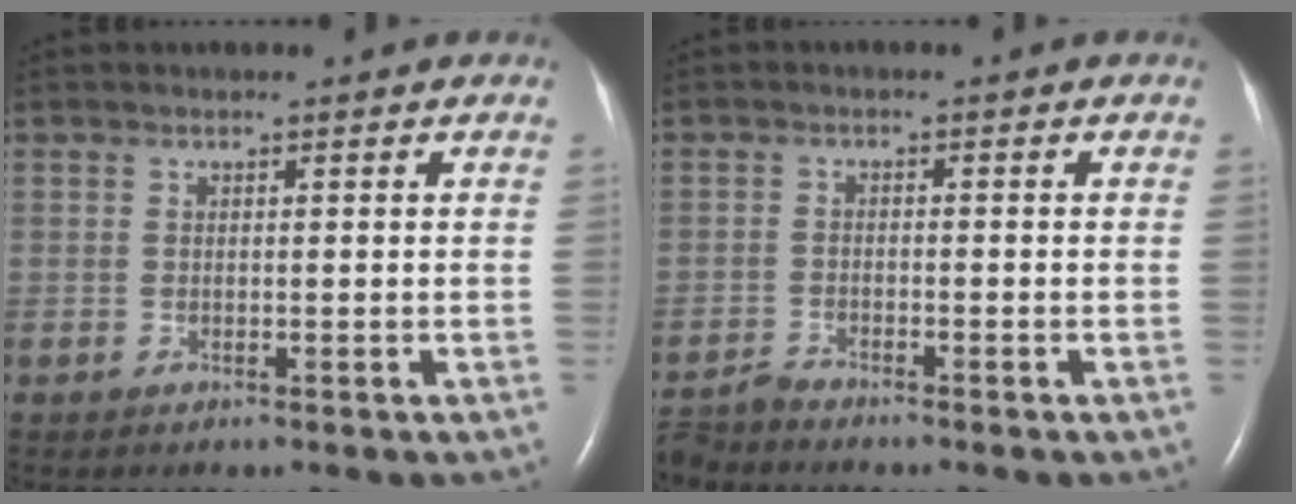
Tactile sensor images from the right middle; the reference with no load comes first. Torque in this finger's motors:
{"motor_torque": [-0.03, 0.04, -0.07, -0.01]}